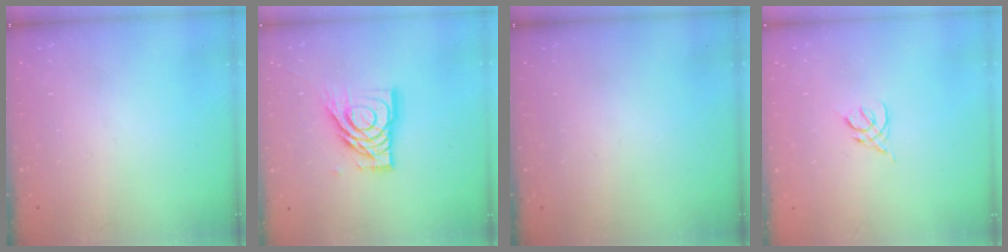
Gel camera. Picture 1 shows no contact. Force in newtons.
{"total": 14.2, "press": 14.1, "slide": 1.6}
{"total": 0.0}
{"total": 2.8, "press": 2.8, "slide": 0.7}